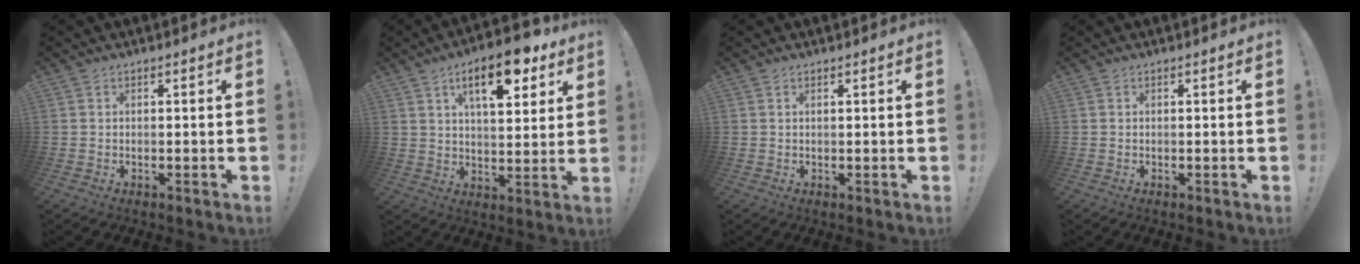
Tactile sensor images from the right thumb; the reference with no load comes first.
{"total": 14.4, "force": [7.5, 5.5, 10.9], "torque": [-0.157, -0.028, 0.121]}
{"total": 0.5, "force": [0.3, -0.3, 0.3], "torque": [-0.006, 0.000, 0.005]}
{"total": 0.0}